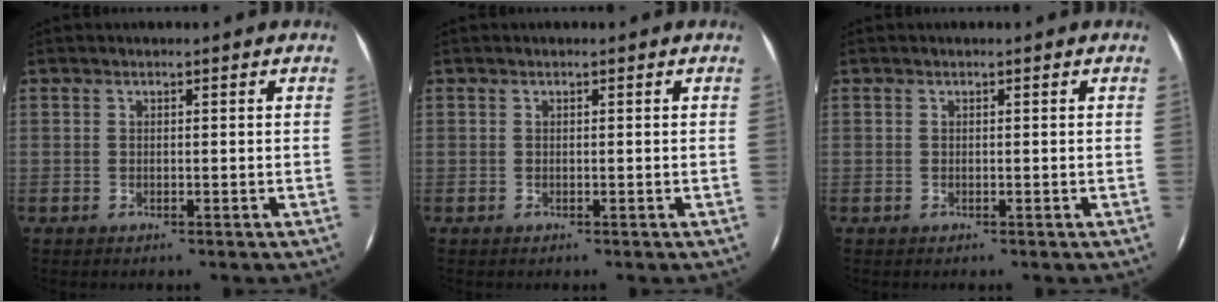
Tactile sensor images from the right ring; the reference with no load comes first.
{"total": 0.0}
{"total": 0.0}